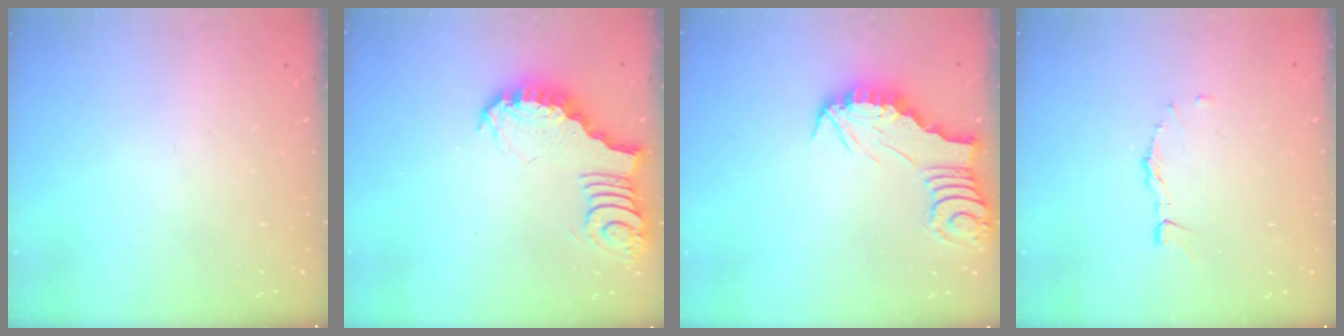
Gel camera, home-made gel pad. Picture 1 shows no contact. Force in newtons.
{"total": 3.9, "press": 3.8, "slide": 0.6}
{"total": 2.4, "press": 2.4, "slide": 0.2}
{"total": 4.6, "press": 4.6, "slide": 0.8}